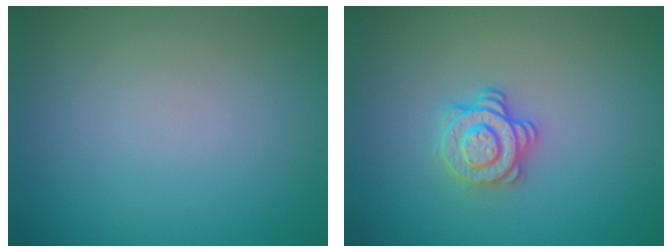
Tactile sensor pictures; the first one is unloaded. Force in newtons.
{"total": 2.9, "press": 2.5, "slide": 1.3}